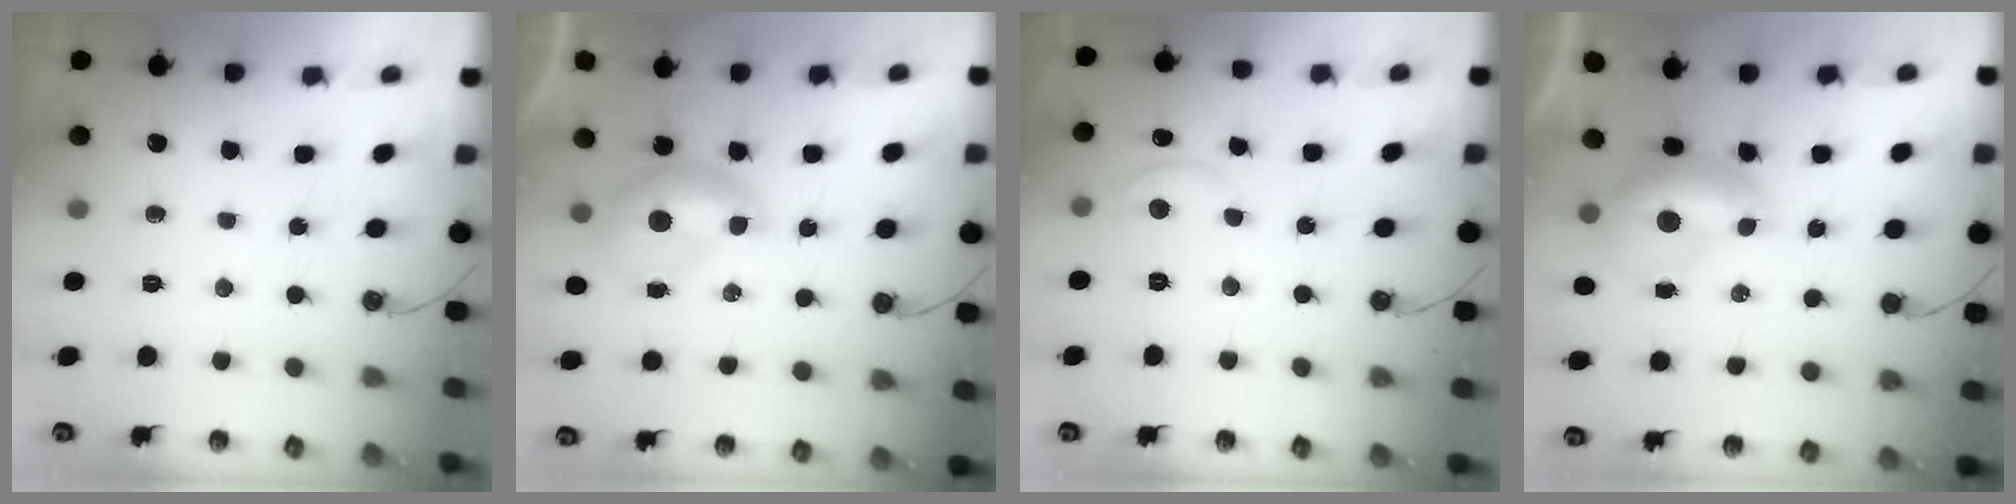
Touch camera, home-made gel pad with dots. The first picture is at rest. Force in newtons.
{"total": 0.0}
{"total": 1.2, "press": 1.0, "slide": 0.6}
{"total": 0.6, "press": 0.5, "slide": 0.4}